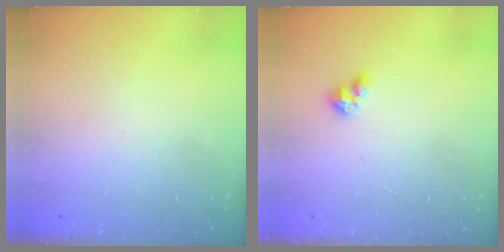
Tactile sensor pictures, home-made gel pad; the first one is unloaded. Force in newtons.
{"total": 2.8, "press": 2.8, "slide": 0.2}